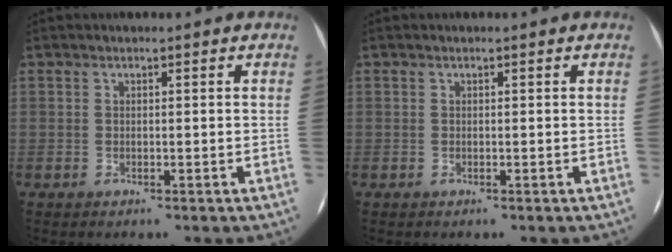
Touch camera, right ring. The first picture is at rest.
{"total": 0.0}